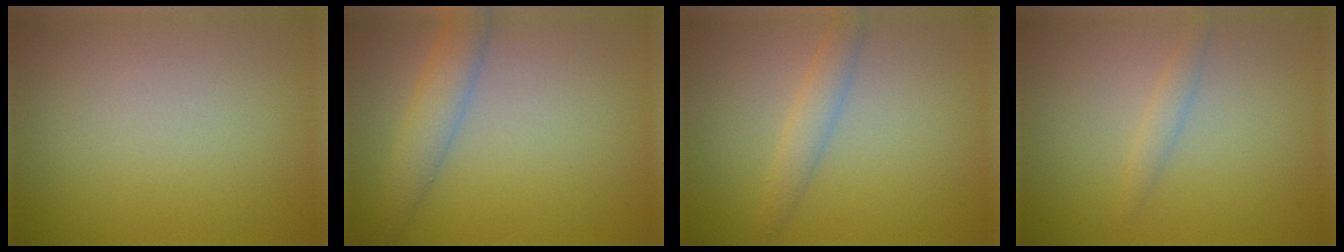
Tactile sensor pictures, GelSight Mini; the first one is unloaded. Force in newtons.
{"total": 3.5, "press": 3.5, "slide": 0.1}
{"total": 2.2, "press": 2.2, "slide": 0.2}
{"total": 1.2, "press": 1.2, "slide": 0.1}